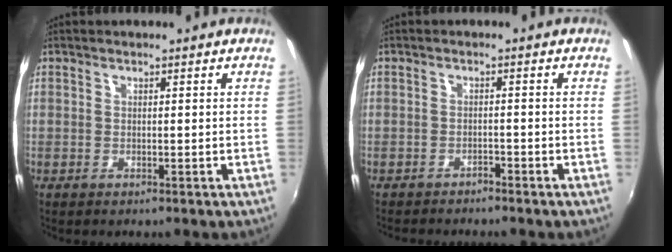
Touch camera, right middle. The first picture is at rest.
{"total": 2.8, "force": [-2.7, 0.3, 0.5], "torque": [-0.018, -0.014, -0.045]}